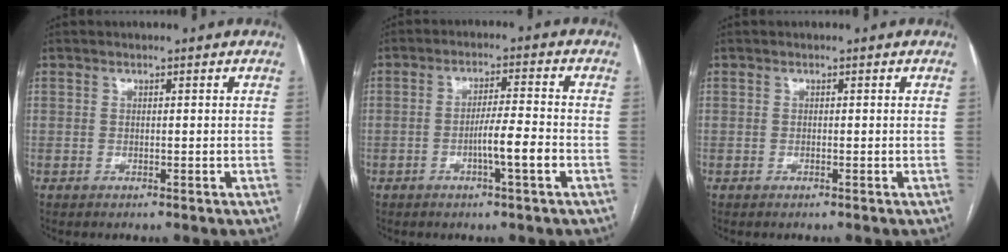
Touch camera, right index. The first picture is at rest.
{"total": 5.4, "force": [-2.0, -0.1, 5.0], "torque": [-0.088, 0.000, -0.034]}
{"total": 0.0}